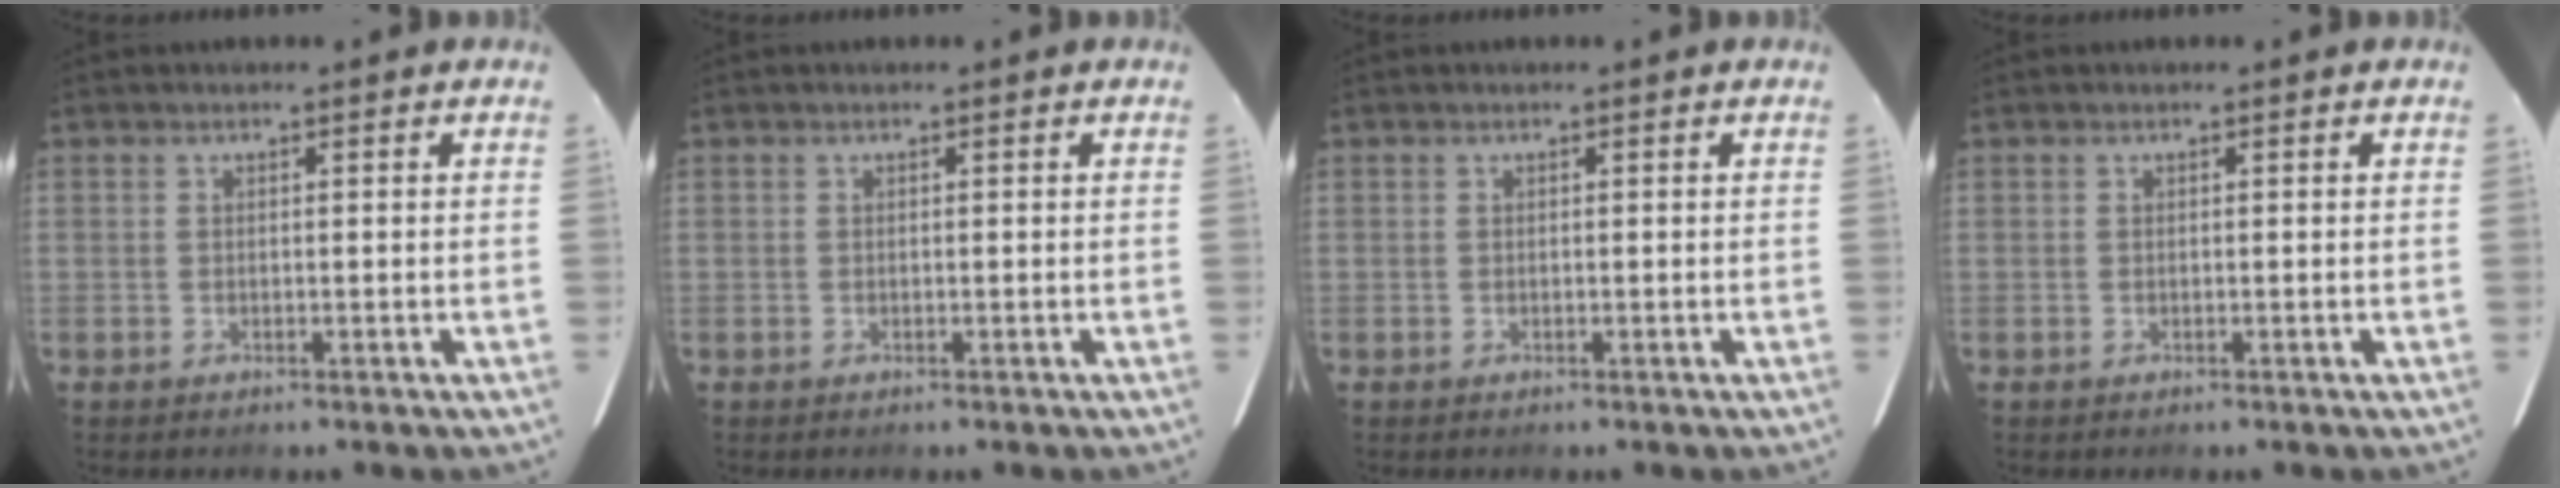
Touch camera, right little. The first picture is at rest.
{"total": 0.0}
{"total": 0.0}
{"total": 0.0}